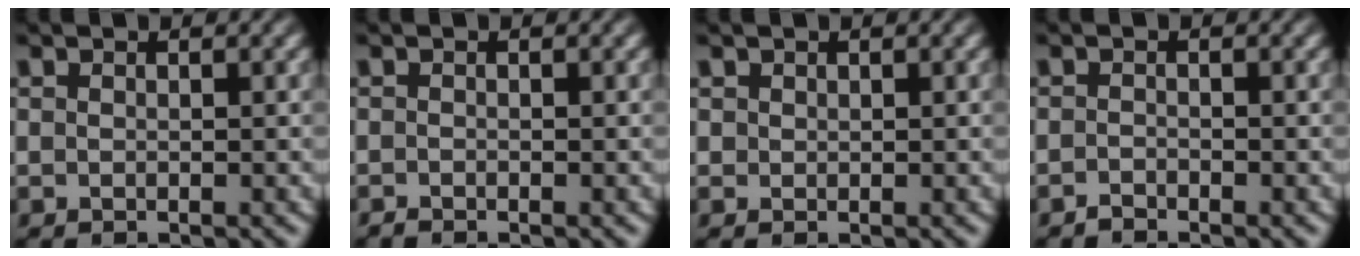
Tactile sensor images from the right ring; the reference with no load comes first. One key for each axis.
{"total": 0.7, "fx": -0.6, "fy": -0.2, "fz": -0.2, "tx": 0.008, "ty": -0.005, "tz": -0.010}
{"total": 0.9, "fx": 0.6, "fy": 0.7, "fz": 0.0, "tx": 0.000, "ty": -0.006, "tz": 0.016}
{"total": 1.1, "fx": -1.0, "fy": -0.3, "fz": -0.3, "tx": 0.012, "ty": -0.006, "tz": -0.018}